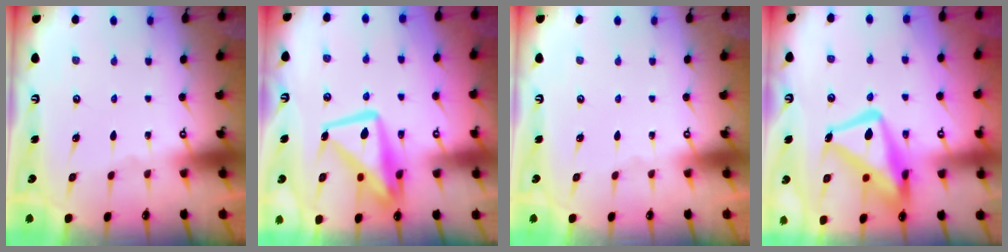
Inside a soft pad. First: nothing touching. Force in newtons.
{"total": 14.2, "press": 14.1, "slide": 1.5}
{"total": 0.0}
{"total": 15.8, "press": 15.8, "slide": 1.6}